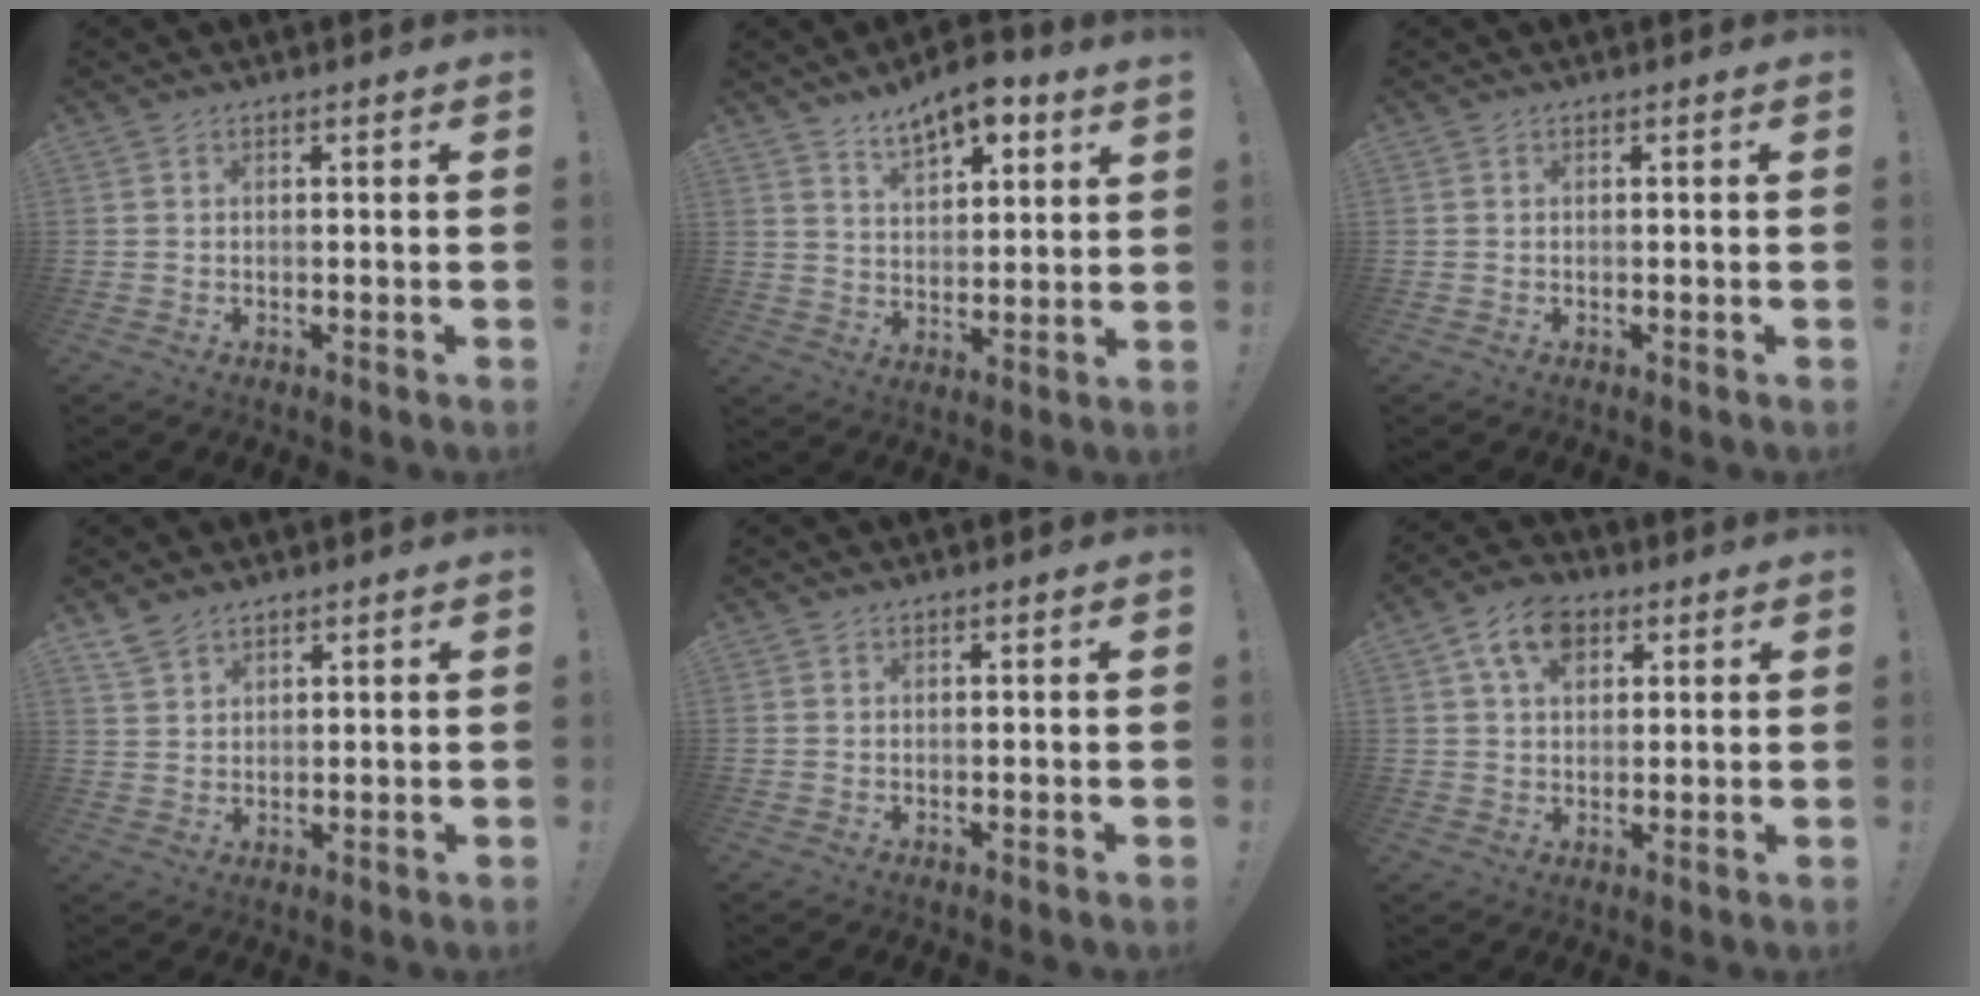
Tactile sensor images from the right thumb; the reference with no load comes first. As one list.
[{"total": 9.1, "force": [6.8, 3.3, 5.1], "torque": [-0.076, -0.039, 0.121]}, {"total": 0.0}, {"total": 4.5, "force": [3.7, 2.3, 1.2], "torque": [-0.018, -0.021, 0.071]}, {"total": 0.0}, {"total": 9.5, "force": [4.4, 6.3, 5.6], "torque": [-0.090, -0.001, 0.082]}]